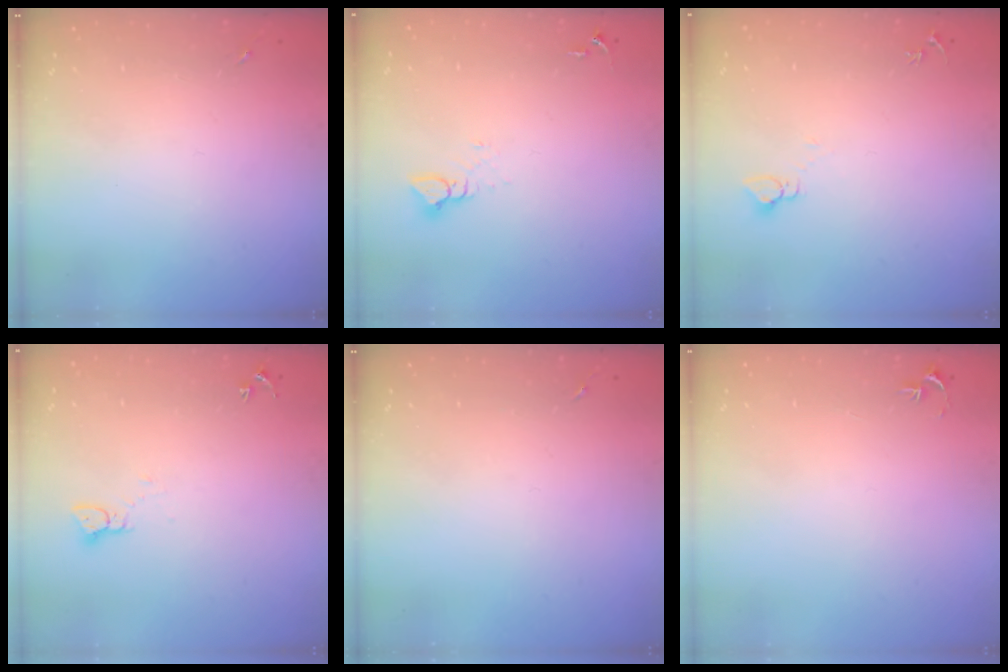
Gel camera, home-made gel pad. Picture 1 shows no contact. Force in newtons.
{"total": 3.5, "press": 3.5, "slide": 0.2}
{"total": 2.7, "press": 2.7, "slide": 0.2}
{"total": 2.1, "press": 2.1, "slide": 0.2}
{"total": 0.0}
{"total": 2.7, "press": 2.7, "slide": 0.3}